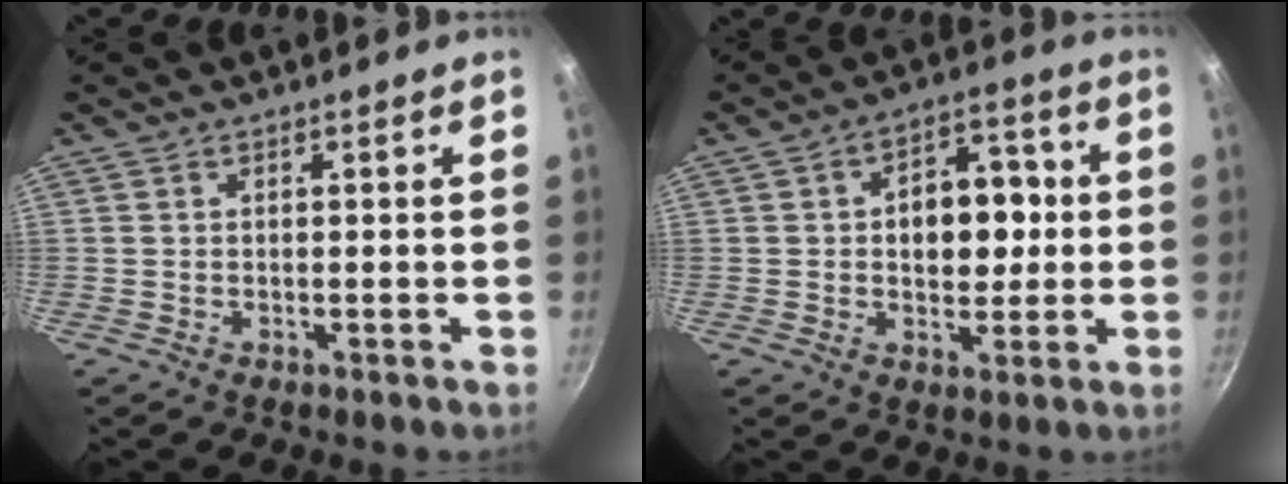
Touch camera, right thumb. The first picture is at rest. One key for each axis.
{"total": 11.1, "fx": 0.6, "fy": 7.4, "fz": 8.3, "tx": -0.070, "ty": 0.015, "tz": 0.003}